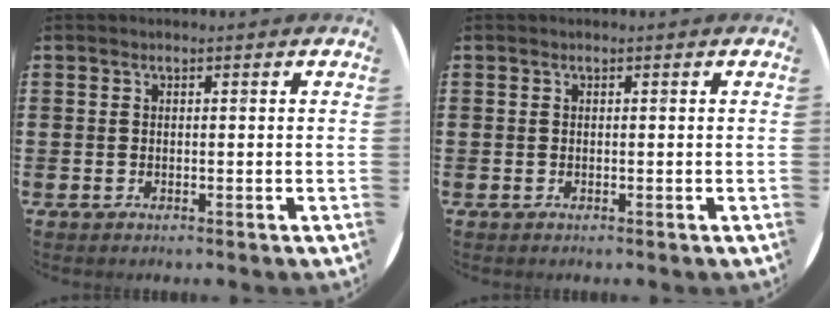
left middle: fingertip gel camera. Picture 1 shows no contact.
{"total": 0.0}